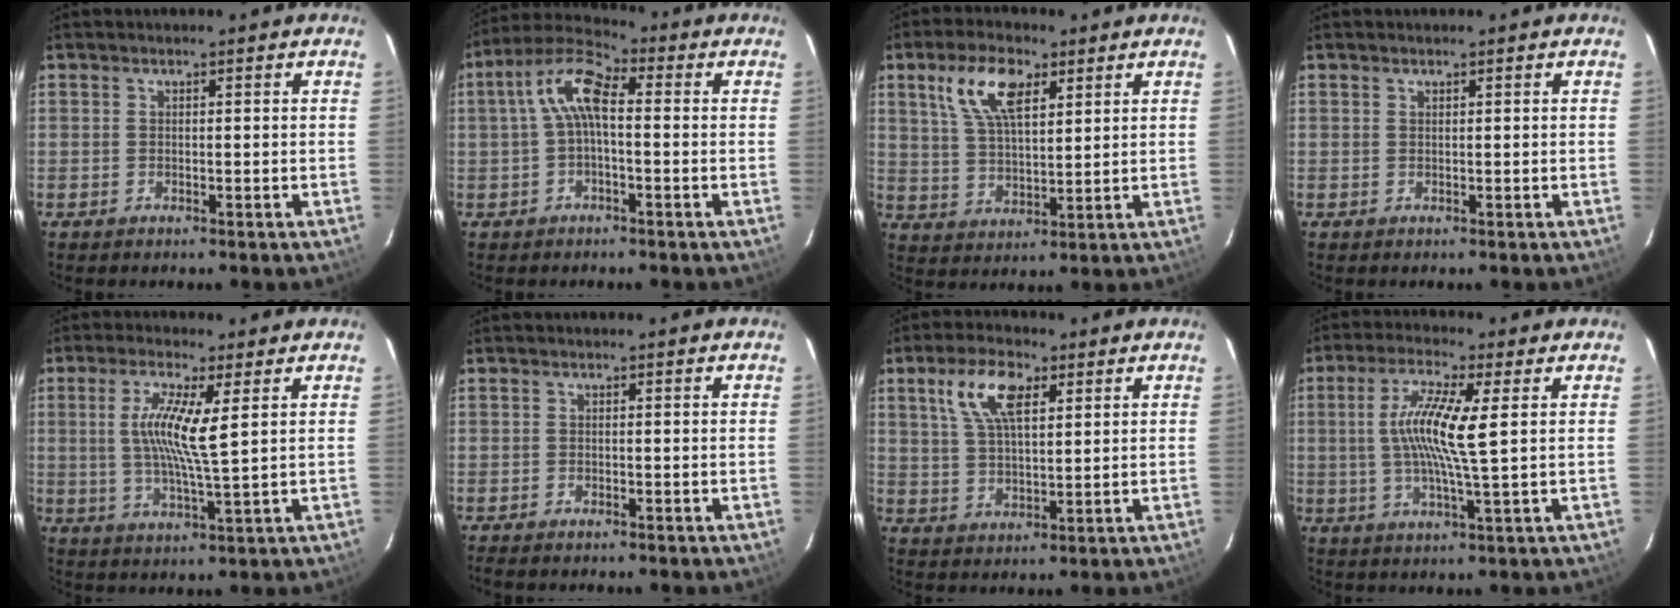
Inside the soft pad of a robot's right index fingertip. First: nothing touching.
{"total": 7.9, "force": [0.1, 3.2, 7.2], "torque": [-0.155, 0.029, -0.002]}
{"total": 10.0, "force": [4.9, 4.5, 7.5], "torque": [-0.149, 0.018, 0.095]}
{"total": 0.0}
{"total": 8.5, "force": [2.1, 0.5, 8.2], "torque": [-0.161, -0.005, 0.037]}
{"total": 1.6, "force": [-1.4, 0.5, 0.6], "torque": [-0.019, -0.005, -0.027]}
{"total": 9.2, "force": [4.1, 4.0, 7.2], "torque": [-0.139, 0.018, 0.078]}
{"total": 10.0, "force": [1.4, 0.4, 9.9], "torque": [-0.188, 0.001, 0.021]}